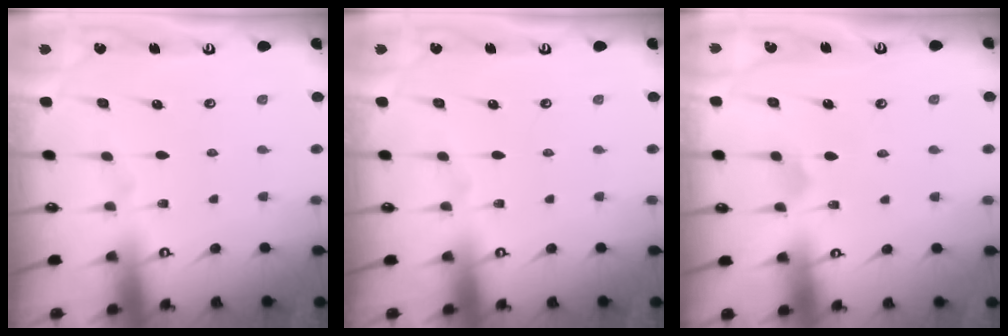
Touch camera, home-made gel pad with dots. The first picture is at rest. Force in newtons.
{"total": 0.0}
{"total": 4.6, "press": 4.6, "slide": 0.3}